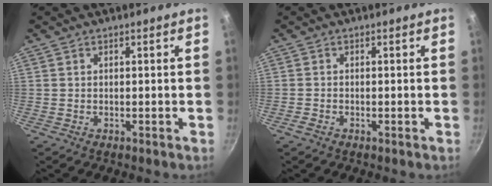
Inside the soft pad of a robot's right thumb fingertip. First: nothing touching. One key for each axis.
{"total": 0.0}